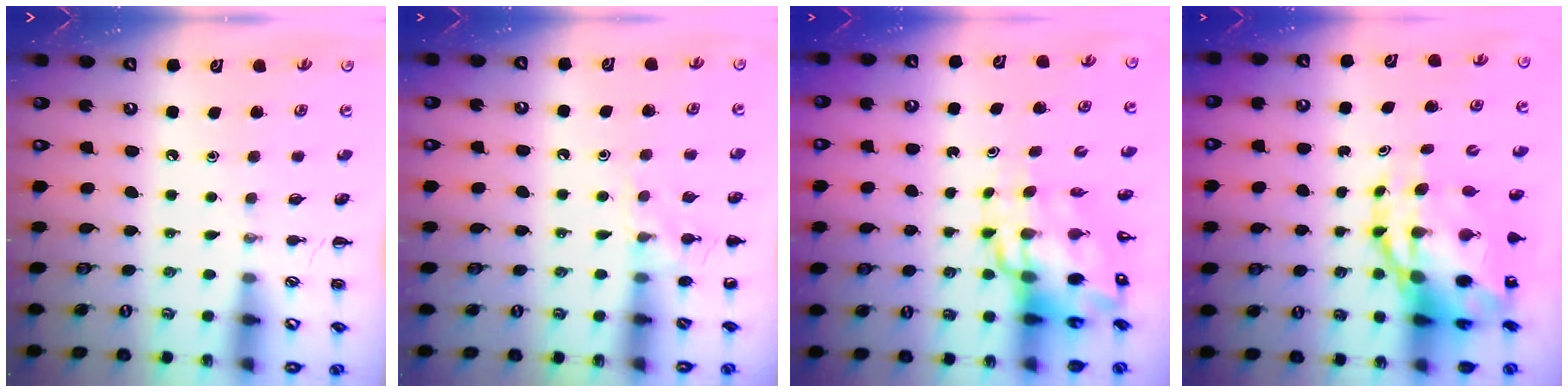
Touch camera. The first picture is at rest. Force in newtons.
{"total": 8.7, "press": 8.6, "slide": 1.2}
{"total": 13.2, "press": 12.7, "slide": 3.7}
{"total": 13.5, "press": 13.1, "slide": 3.2}